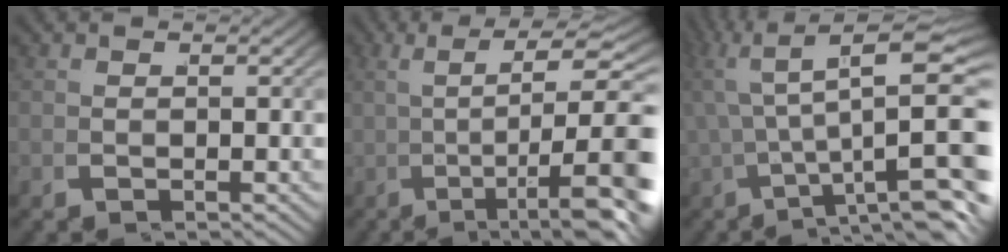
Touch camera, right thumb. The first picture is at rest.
{"total": 11.0, "force": [0.2, 4.2, 10.1], "torque": [-0.160, -0.024, 0.026]}
{"total": 11.5, "force": [2.9, 5.0, 10.0], "torque": [-0.143, -0.003, 0.057]}